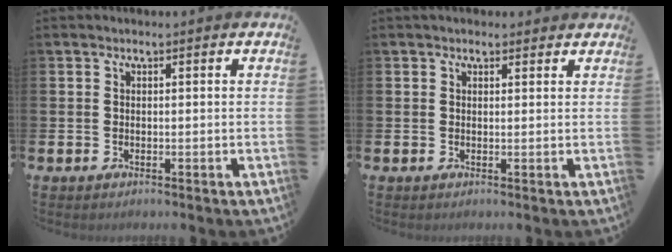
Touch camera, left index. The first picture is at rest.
{"total": 1.3, "force": [1.0, 0.6, 0.4], "torque": [0.000, 0.005, 0.016]}